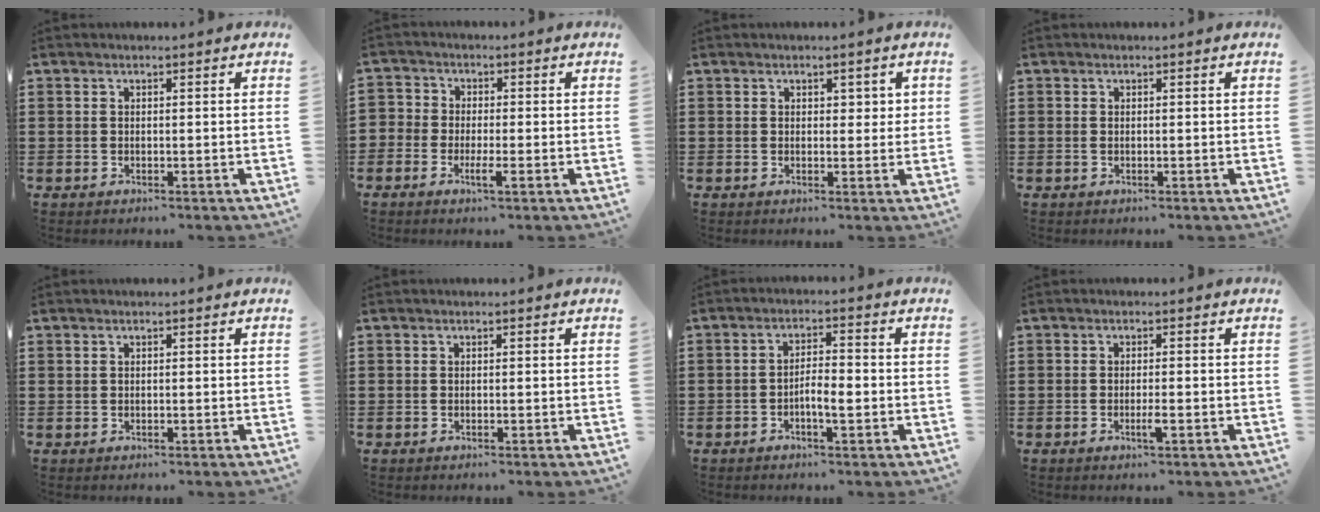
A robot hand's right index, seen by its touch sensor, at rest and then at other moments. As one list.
[{"total": 2.2, "force": [-1.2, 1.2, 1.4], "torque": [-0.030, 0.005, -0.026]}, {"total": 1.7, "force": [0.9, 1.2, 0.7], "torque": [-0.001, 0.001, 0.011]}, {"total": 0.0}, {"total": 0.0}, {"total": 0.0}, {"total": 3.3, "force": [-1.2, 0.6, 3.1], "torque": [-0.061, -0.001, -0.025]}, {"total": 2.0, "force": [-0.8, 0.0, 1.9], "torque": [-0.039, -0.005, -0.017]}]